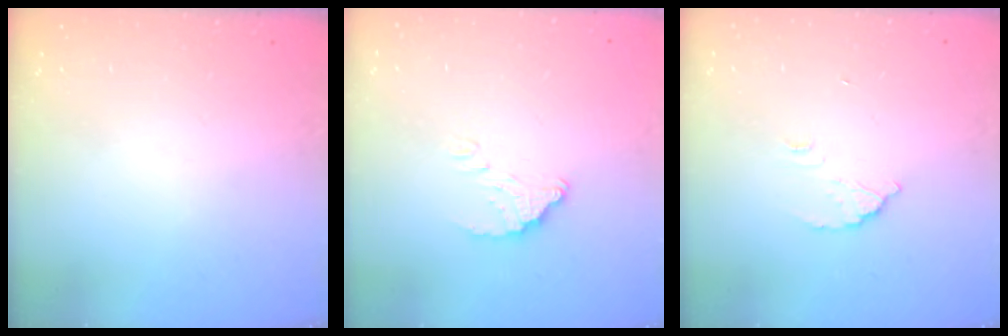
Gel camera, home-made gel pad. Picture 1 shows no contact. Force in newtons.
{"total": 4.7, "press": 4.7, "slide": 0.3}
{"total": 2.7, "press": 2.7, "slide": 0.1}